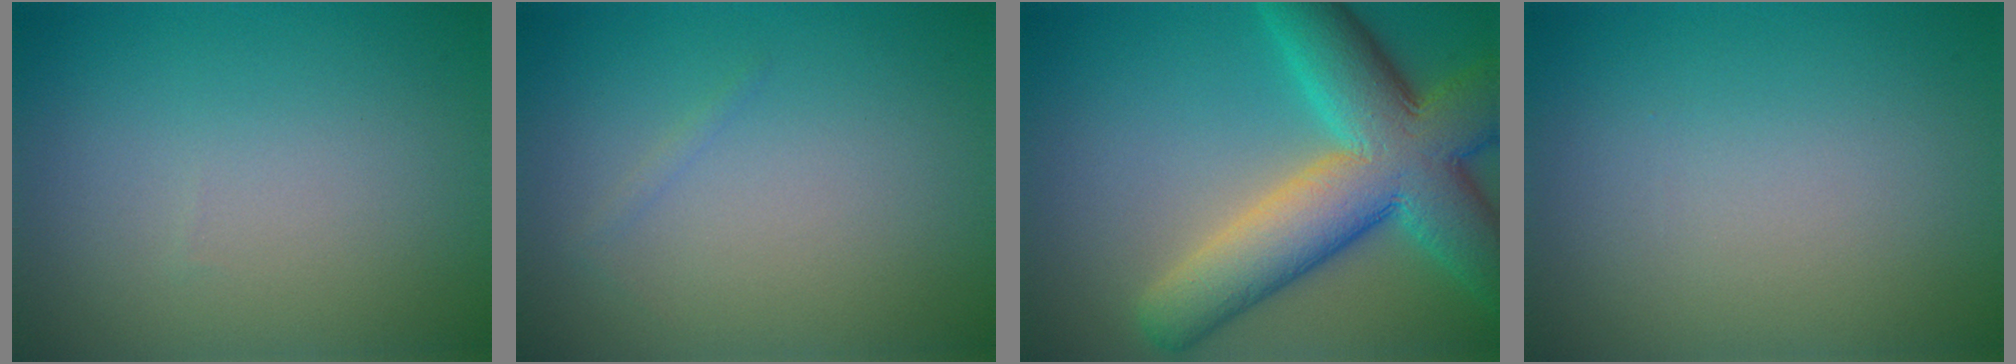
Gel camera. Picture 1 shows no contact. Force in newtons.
{"total": 0.5, "press": 0.5, "slide": 0.0}
{"total": 11.8, "press": 11.8, "slide": 0.5}
{"total": 0.0}